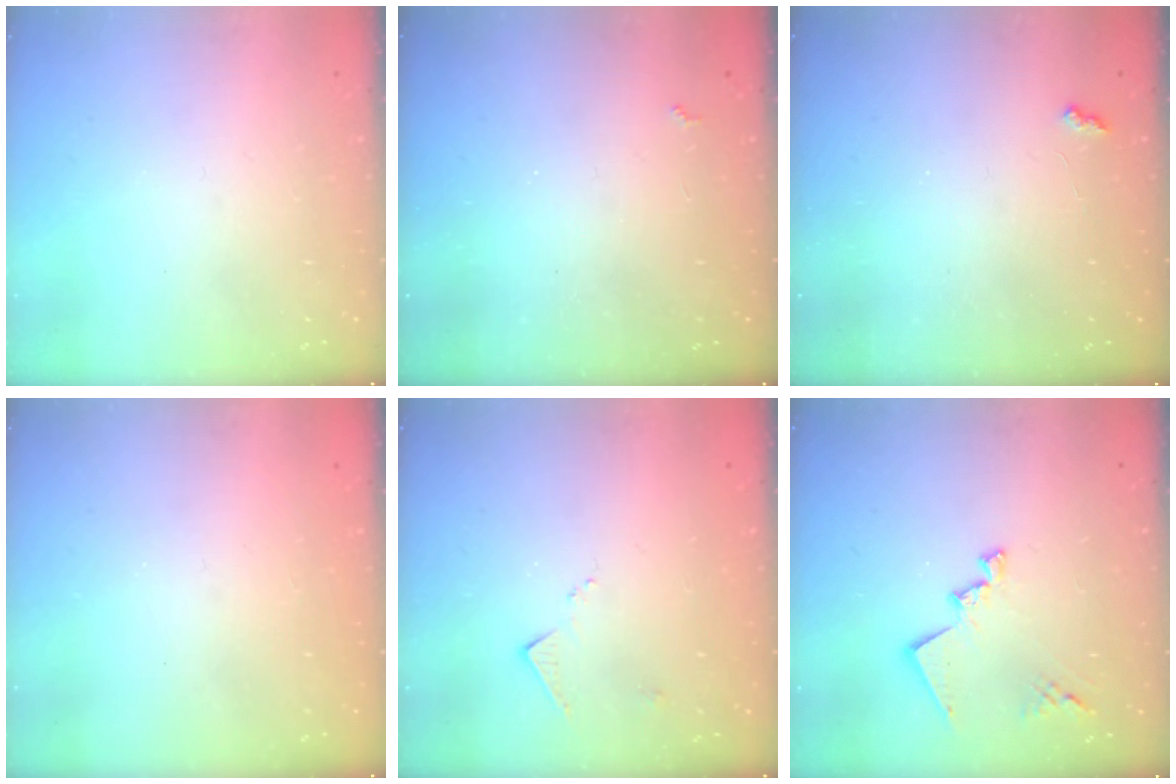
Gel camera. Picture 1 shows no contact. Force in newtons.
{"total": 2.3, "press": 2.2, "slide": 0.4}
{"total": 2.1, "press": 2.1, "slide": 0.5}
{"total": 0.9, "press": 0.9, "slide": 0.2}
{"total": 6.4, "press": 6.4, "slide": 0.8}
{"total": 14.0, "press": 13.9, "slide": 0.9}